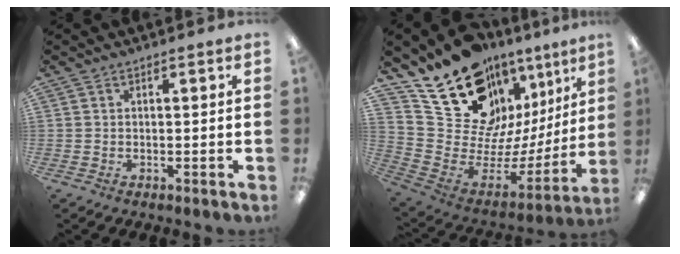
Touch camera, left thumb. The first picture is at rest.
{"total": 20.1, "force": [14.6, 11.7, 7.2], "torque": [-0.106, -0.129, 0.289]}